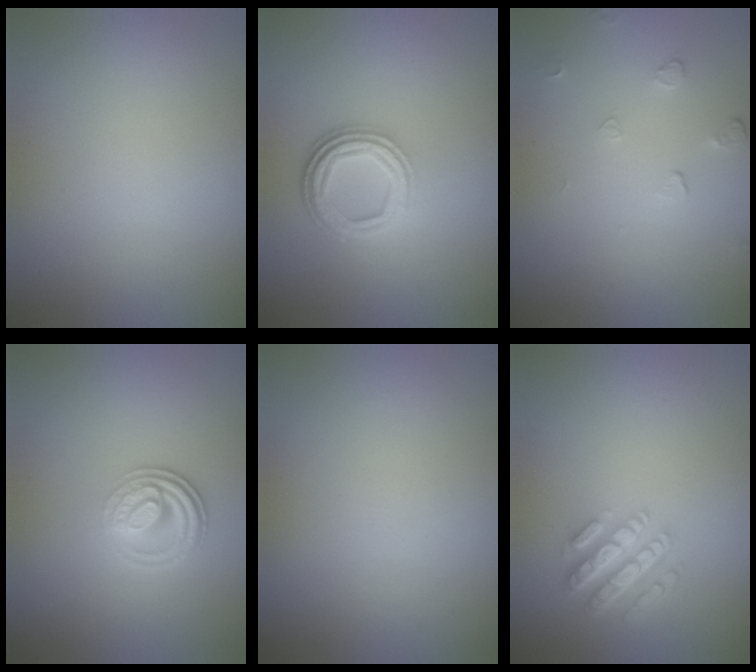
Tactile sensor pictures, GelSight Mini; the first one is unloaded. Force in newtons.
{"total": 4.3, "press": 3.2, "slide": 2.9}
{"total": 0.9, "press": 0.6, "slide": 0.7}
{"total": 2.8, "press": 2.5, "slide": 1.4}
{"total": 0.0}
{"total": 4.3, "press": 3.2, "slide": 3.0}